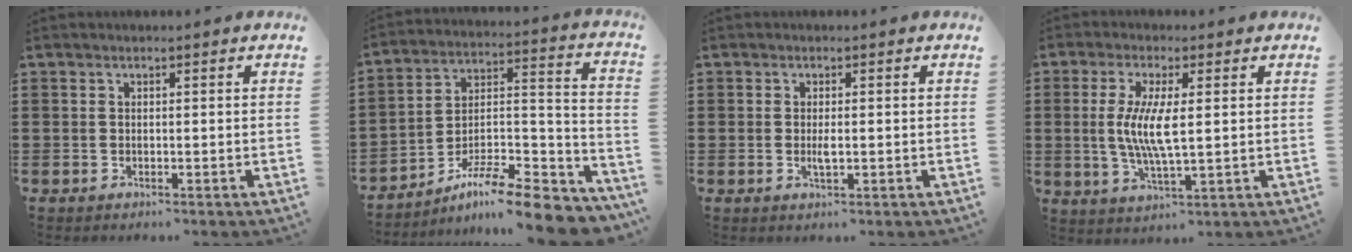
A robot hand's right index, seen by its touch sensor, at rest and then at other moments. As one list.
[{"total": 9.9, "force": [-8.4, 1.3, 5.1], "torque": [-0.072, 0.013, -0.162]}, {"total": 1.6, "force": [-0.1, 0.5, 1.5], "torque": [-0.036, -0.003, -0.005]}, {"total": 6.7, "force": [0.5, 1.5, 6.5], "torque": [-0.130, -0.003, 0.004]}]